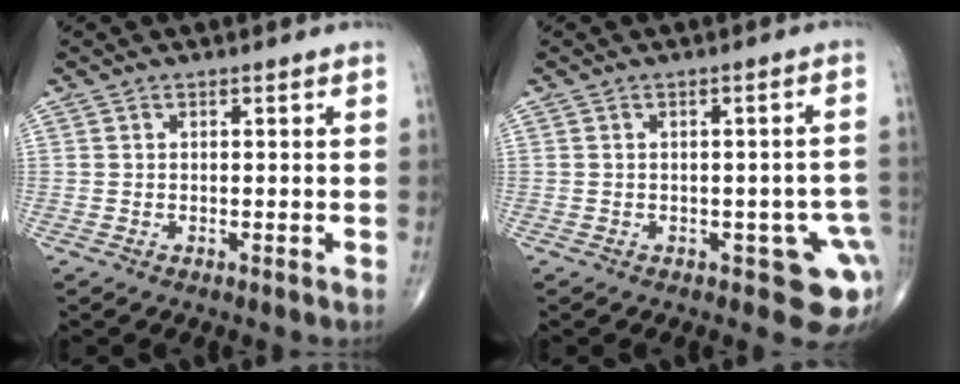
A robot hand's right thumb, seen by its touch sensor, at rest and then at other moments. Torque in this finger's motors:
{"motor_torque": [1.12, 0.99, 0.70, -0.81, 0.11]}